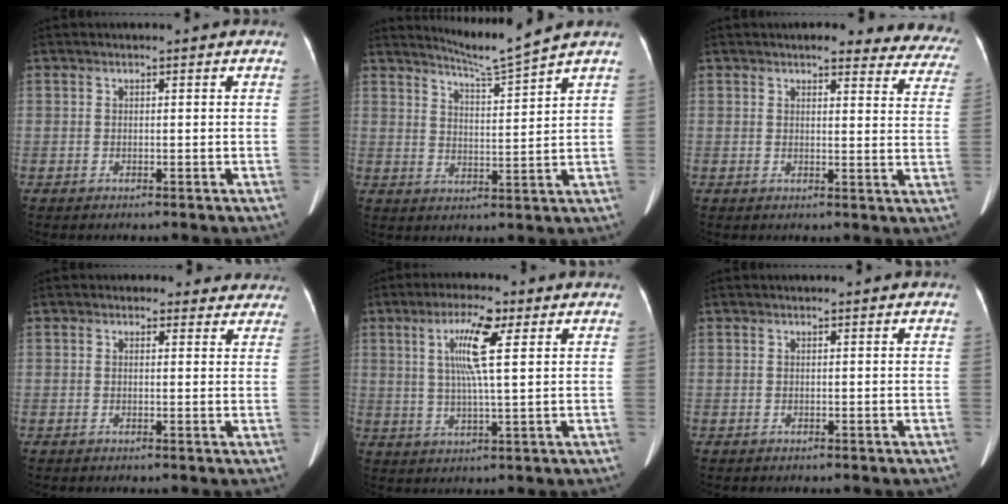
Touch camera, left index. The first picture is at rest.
{"total": 5.9, "force": [5.3, -2.4, 0.9], "torque": [-0.026, -0.030, 0.099]}
{"total": 16.1, "force": [14.8, 3.8, 4.9], "torque": [-0.013, -0.033, 0.136]}
{"total": 4.6, "force": [3.9, 2.5, 0.4], "torque": [0.013, -0.003, 0.025]}
{"total": 8.0, "force": [2.7, 0.5, 7.5], "torque": [-0.146, 0.004, 0.049]}
{"total": 0.0}